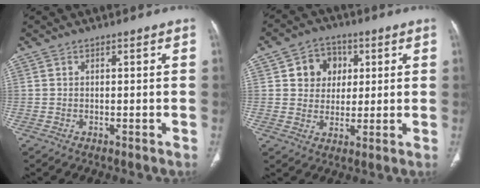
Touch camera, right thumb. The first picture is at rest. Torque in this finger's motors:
{"motor_torque": [-0.16, 1.16, 0.21, 0.37, 0.01]}